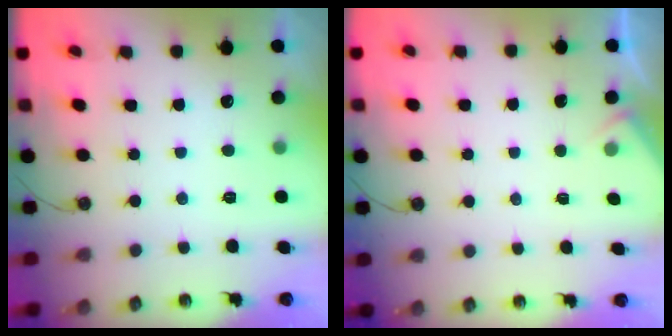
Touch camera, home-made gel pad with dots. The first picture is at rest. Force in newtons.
{"total": 2.5, "press": 2.4, "slide": 0.4}